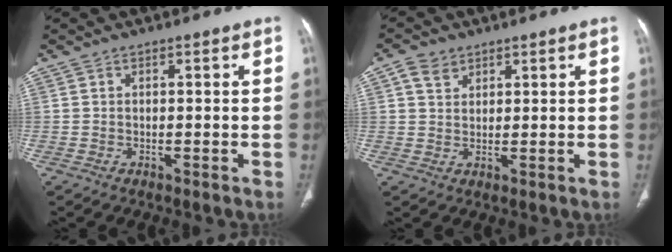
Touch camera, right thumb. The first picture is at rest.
{"total": 3.8, "force": [2.1, 2.7, 1.6], "torque": [-0.021, -0.006, 0.042]}